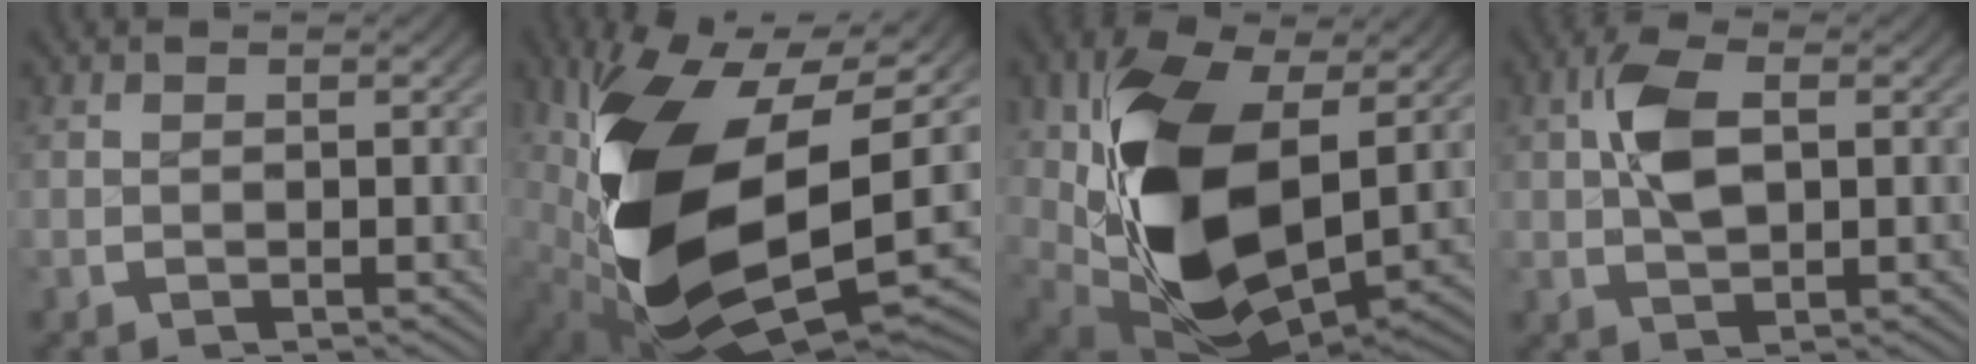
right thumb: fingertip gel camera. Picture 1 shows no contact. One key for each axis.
{"total": 26.2, "fx": -2.1, "fy": 15.5, "fz": 21.0, "tx": -0.427, "ty": -0.071, "tz": -0.004}
{"total": 18.9, "fx": -1.0, "fy": 11.4, "fz": 15.1, "tx": -0.280, "ty": -0.063, "tz": 0.006}
{"total": 4.3, "fx": 0.7, "fy": 2.5, "fz": 3.5, "tx": -0.078, "ty": -0.004, "tz": 0.018}